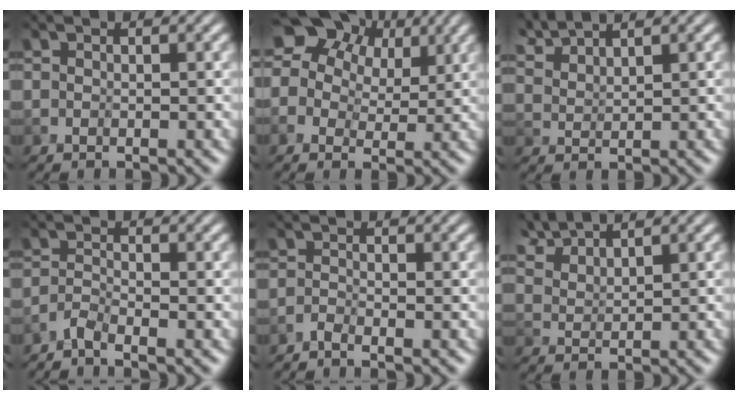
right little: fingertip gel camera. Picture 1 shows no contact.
{"total": 12.1, "force": [5.7, 8.1, 7.0], "torque": [-0.089, 0.038, 0.068]}
{"total": 3.0, "force": [2.7, 0.7, 1.1], "torque": [-0.030, 0.011, 0.059]}
{"total": 1.6, "force": [-1.4, 0.1, 0.8], "torque": [-0.017, -0.001, -0.035]}
{"total": 1.0, "force": [-0.8, 0.1, 0.5], "torque": [-0.010, 0.000, -0.020]}
{"total": 3.6, "force": [3.1, 1.1, 1.5], "torque": [-0.040, 0.008, 0.068]}